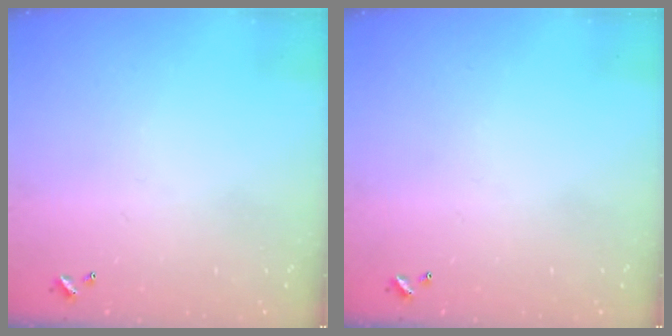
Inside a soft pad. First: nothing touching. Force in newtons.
{"total": 0.0}